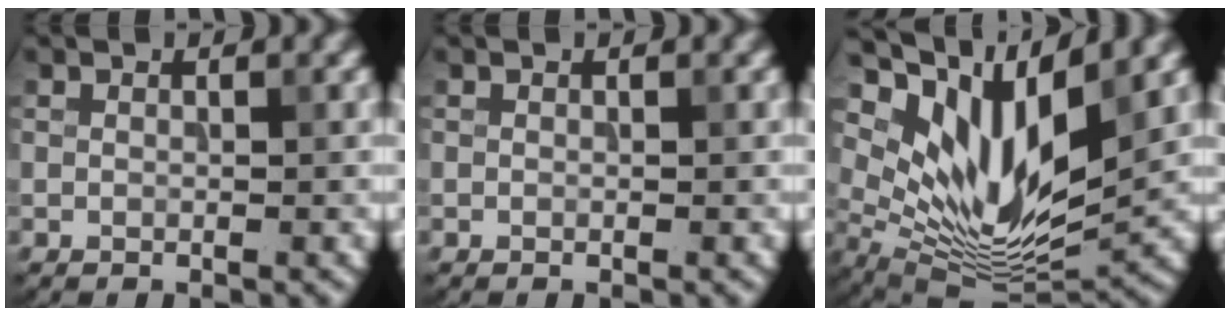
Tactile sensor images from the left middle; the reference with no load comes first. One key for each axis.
{"total": 0.0}
{"total": 11.0, "fx": 4.8, "fy": 4.3, "fz": 8.9, "tx": -0.166, "ty": -0.013, "tz": 0.099}